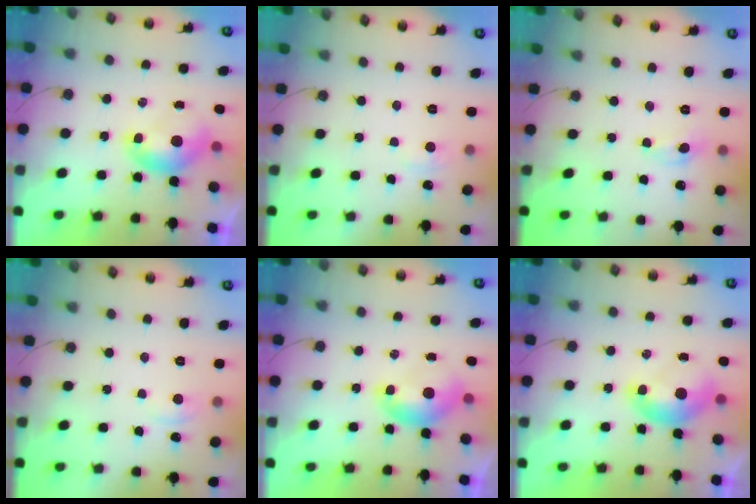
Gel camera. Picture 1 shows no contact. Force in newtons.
{"total": 3.4, "press": 3.4, "slide": 0.3}
{"total": 0.0}
{"total": 0.8, "press": 0.2, "slide": 0.8}
{"total": 0.0}
{"total": 1.2, "press": 1.1, "slide": 0.6}